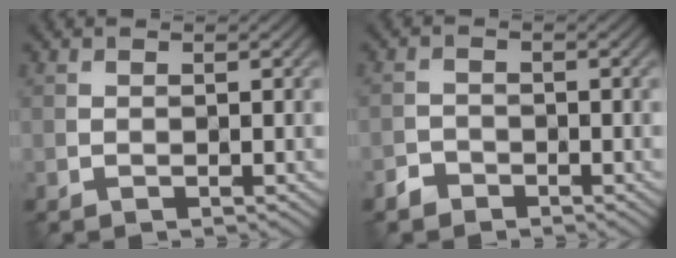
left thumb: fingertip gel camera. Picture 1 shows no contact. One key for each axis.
{"total": 1.8, "fx": -1.5, "fy": 1.0, "fz": 0.4, "tx": -0.006, "ty": 0.001, "tz": -0.035}